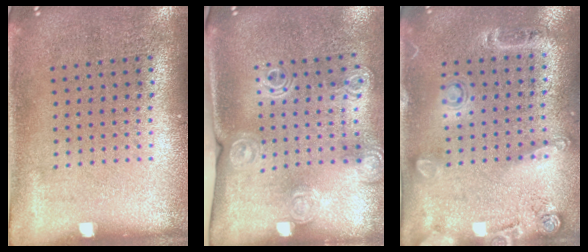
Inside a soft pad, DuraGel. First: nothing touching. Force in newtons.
{"total": 1.5, "press": 1.4, "slide": 0.6}
{"total": 1.6, "press": 1.2, "slide": 1.1}